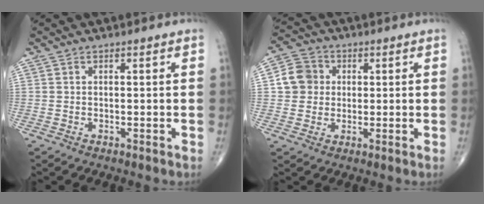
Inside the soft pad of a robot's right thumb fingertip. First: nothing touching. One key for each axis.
{"total": 6.7, "fx": 0.8, "fy": 6.2, "fz": 2.3, "tx": -0.018, "ty": 0.009, "tz": 0.006}